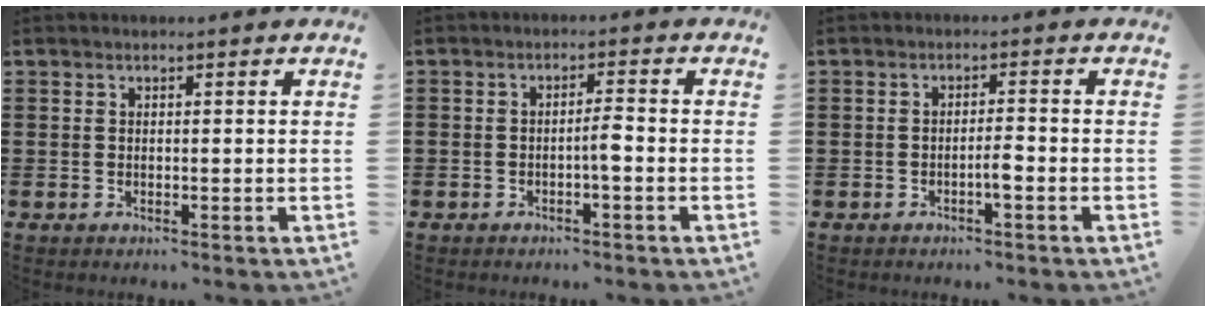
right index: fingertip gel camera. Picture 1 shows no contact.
{"total": 2.5, "force": [-1.0, 0.3, 2.3], "torque": [-0.041, 0.002, -0.018]}
{"total": 2.3, "force": [-1.1, 0.3, 2.0], "torque": [-0.037, 0.003, -0.020]}